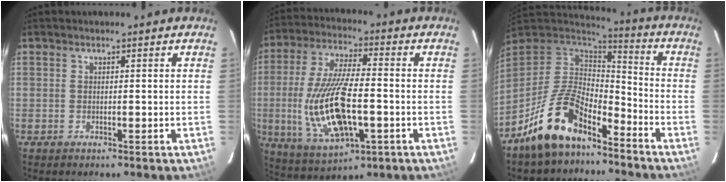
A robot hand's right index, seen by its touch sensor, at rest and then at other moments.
{"total": 17.7, "force": [-3.4, 6.9, 16.0], "torque": [-0.333, -0.012, -0.048]}
{"total": 15.4, "force": [-10.6, 6.6, 9.1], "torque": [-0.194, 0.004, -0.194]}